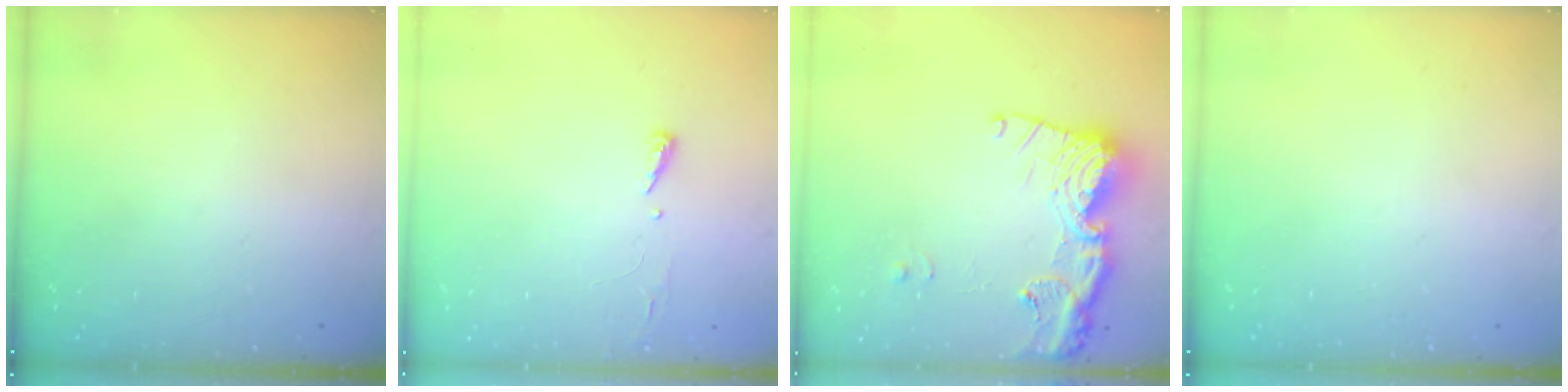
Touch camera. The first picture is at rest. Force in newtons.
{"total": 2.9, "press": 2.9, "slide": 0.4}
{"total": 16.6, "press": 16.5, "slide": 1.9}
{"total": 0.0}